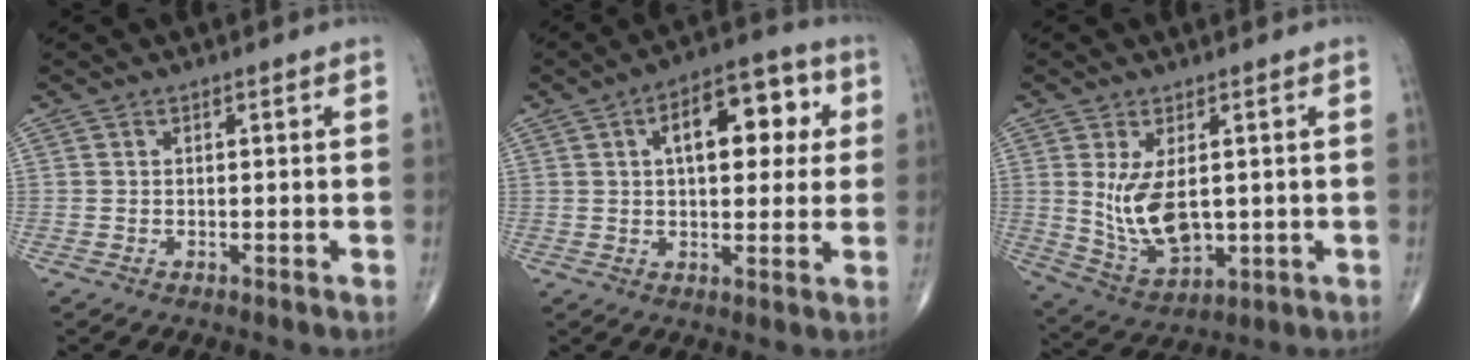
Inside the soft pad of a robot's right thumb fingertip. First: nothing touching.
{"total": 13.7, "force": [3.6, 7.0, 11.2], "torque": [-0.127, 0.017, 0.048]}
{"total": 10.1, "force": [0.9, 5.5, 8.5], "torque": [-0.151, -0.019, 0.038]}